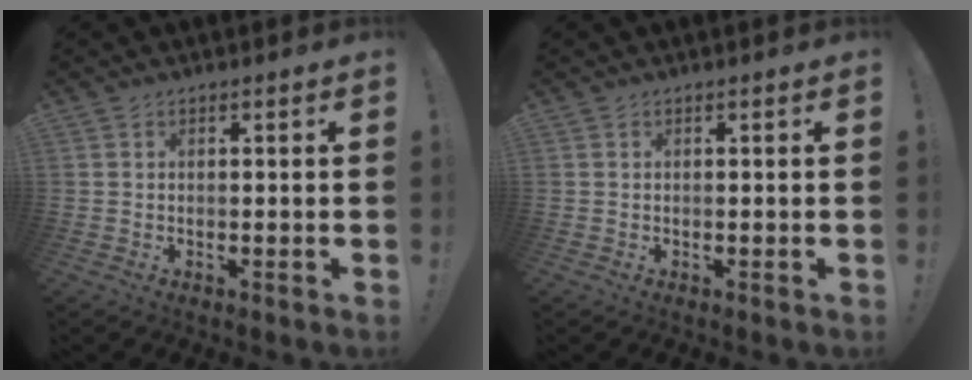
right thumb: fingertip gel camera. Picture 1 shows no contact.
{"total": 0.0}